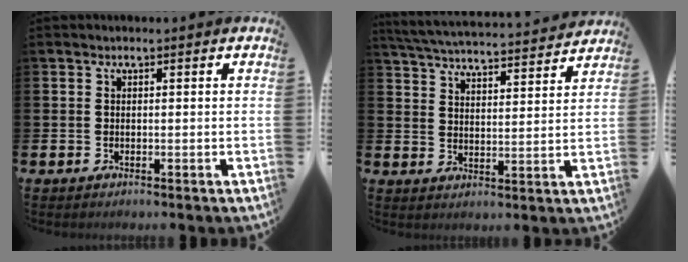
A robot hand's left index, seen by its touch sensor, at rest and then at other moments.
{"total": 5.3, "force": [5.2, 0.4, 1.0], "torque": [-0.044, -0.043, 0.089]}